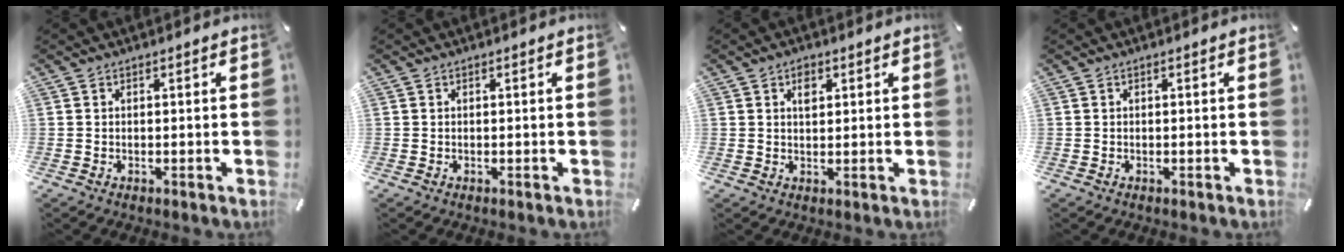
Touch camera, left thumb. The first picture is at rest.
{"total": 0.0}
{"total": 2.7, "force": [1.2, 1.8, 1.6], "torque": [-0.020, -0.004, 0.018]}
{"total": 0.0}